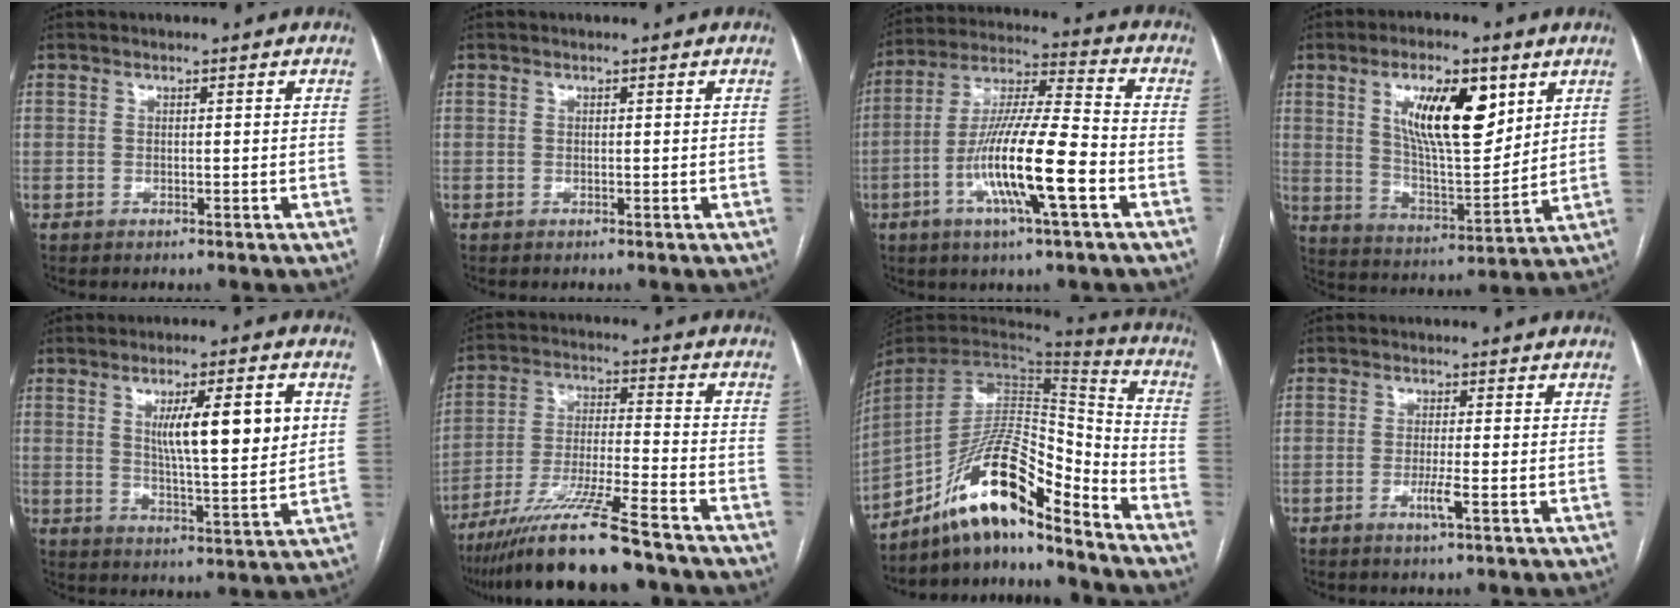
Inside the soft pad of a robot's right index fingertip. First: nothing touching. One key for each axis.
{"total": 0.0}
{"total": 15.6, "fx": -5.1, "fy": 1.2, "fz": 14.7, "tx": -0.281, "ty": -0.004, "tz": -0.094}
{"total": 14.3, "fx": 6.1, "fy": 4.6, "fz": 12.1, "tx": -0.212, "ty": 0.003, "tz": 0.110}
{"total": 11.7, "fx": 3.2, "fy": 1.4, "fz": 11.1, "tx": -0.172, "ty": -0.004, "tz": 0.051}
{"total": 15.1, "fx": -11.9, "fy": 0.0, "fz": 9.2, "tx": -0.176, "ty": -0.025, "tz": -0.207}
{"total": 16.4, "fx": -12.5, "fy": 2.3, "fz": 10.4, "tx": -0.183, "ty": 0.025, "tz": -0.220}
{"total": 2.8, "fx": -1.0, "fy": -0.2, "fz": 2.6, "tx": -0.051, "ty": -0.006, "tz": -0.019}